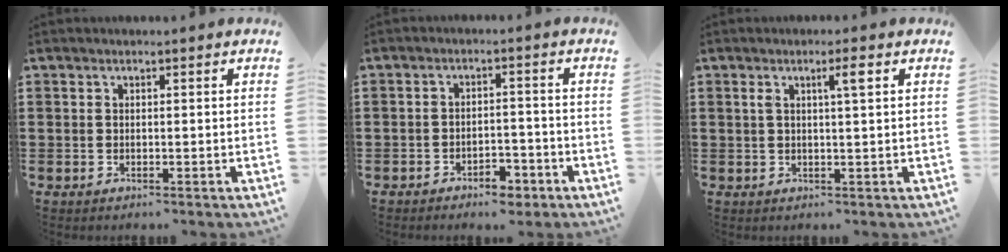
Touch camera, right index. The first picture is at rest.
{"total": 3.3, "force": [-2.7, 1.3, 1.2], "torque": [-0.021, 0.007, -0.053]}
{"total": 2.9, "force": [1.0, 0.0, 2.7], "torque": [-0.045, -0.003, 0.012]}